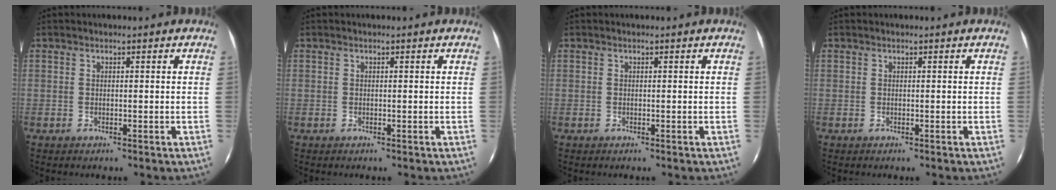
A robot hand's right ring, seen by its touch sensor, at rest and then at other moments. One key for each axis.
{"total": 0.0}
{"total": 0.0}
{"total": 0.0}